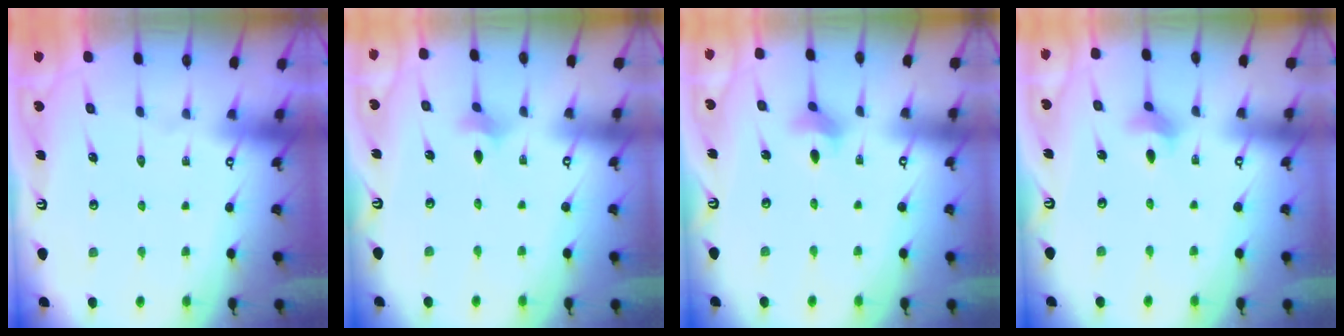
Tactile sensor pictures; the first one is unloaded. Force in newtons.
{"total": 2.1, "press": 2.0, "slide": 0.6}
{"total": 4.3, "press": 4.2, "slide": 0.7}
{"total": 3.7, "press": 3.6, "slide": 0.8}